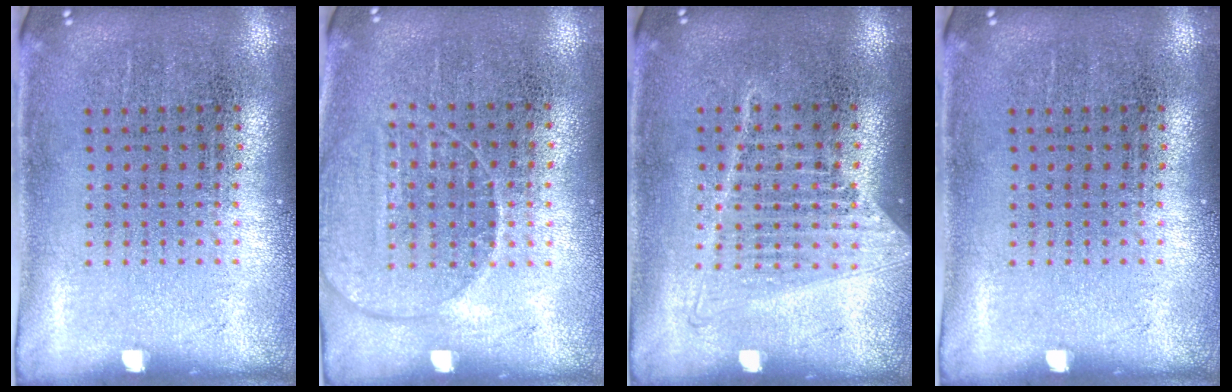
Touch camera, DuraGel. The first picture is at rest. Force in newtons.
{"total": 1.4, "press": 1.3, "slide": 0.5}
{"total": 1.2, "press": 1.1, "slide": 0.5}
{"total": 0.0}